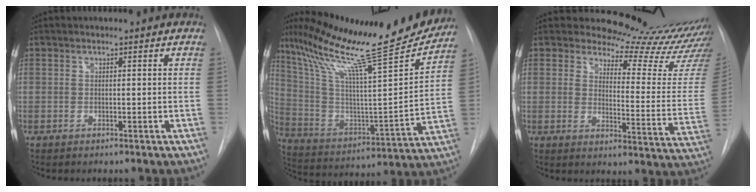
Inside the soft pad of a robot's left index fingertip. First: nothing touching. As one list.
[{"total": 27.0, "force": [22.0, 1.9, 15.6], "torque": [-0.273, -0.038, 0.338]}, {"total": 18.1, "force": [17.4, 2.2, 4.4], "torque": [-0.045, -0.140, 0.181]}]